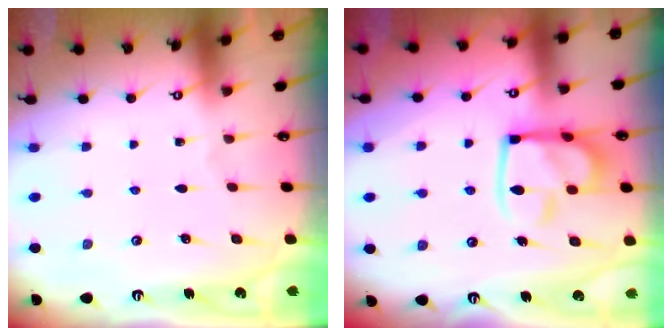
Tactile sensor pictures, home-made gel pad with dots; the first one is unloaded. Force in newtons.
{"total": 14.3, "press": 14.2, "slide": 1.7}